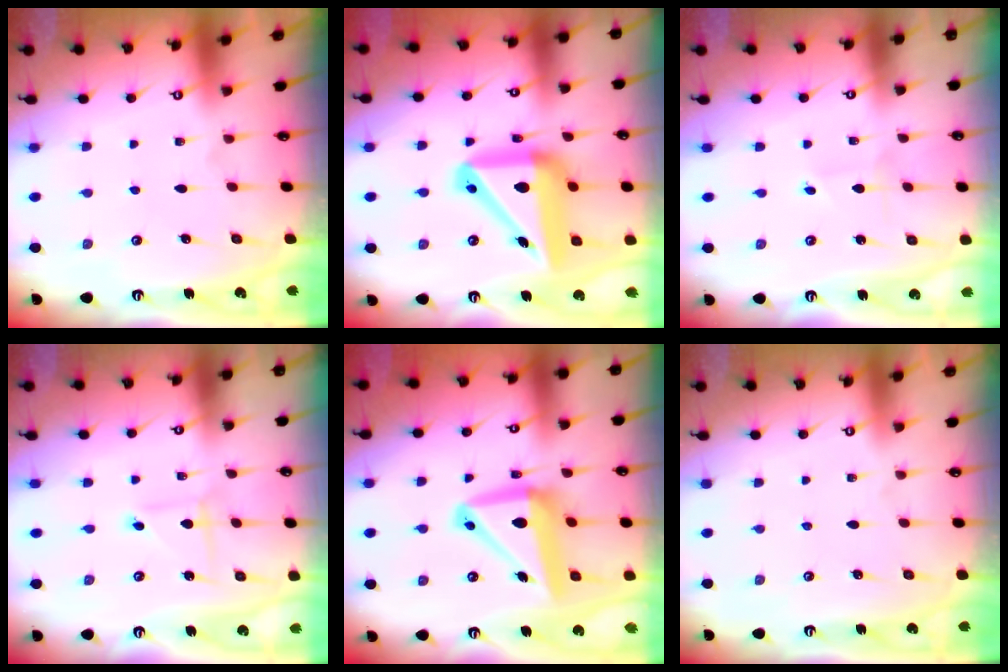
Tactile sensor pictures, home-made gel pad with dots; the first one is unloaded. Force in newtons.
{"total": 20.2, "press": 20.0, "slide": 2.9}
{"total": 0.7, "press": 0.7, "slide": 0.0}
{"total": 1.4, "press": 1.3, "slide": 0.1}
{"total": 13.9, "press": 13.6, "slide": 2.6}
{"total": 0.0}